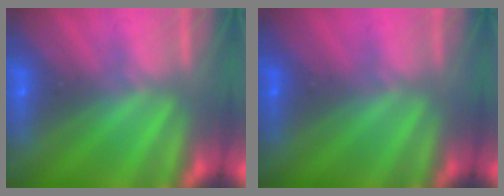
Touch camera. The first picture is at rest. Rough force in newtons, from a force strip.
{"total": 2.4}